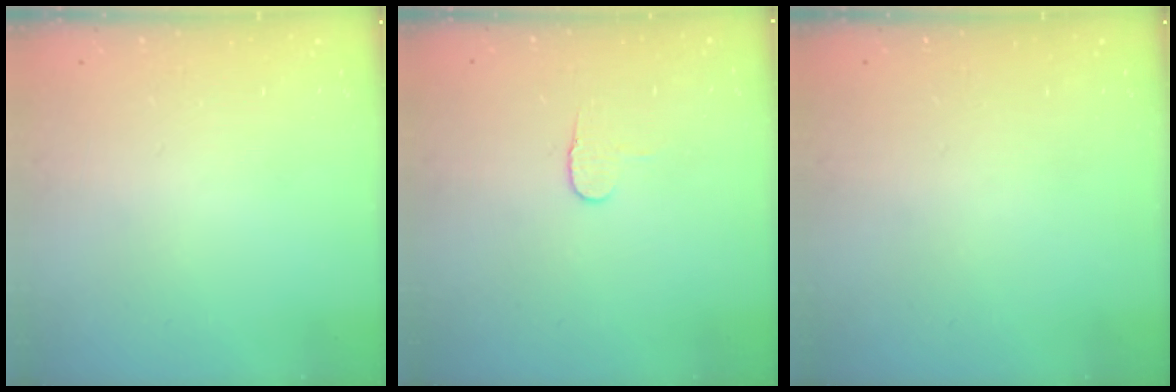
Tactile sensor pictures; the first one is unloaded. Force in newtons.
{"total": 5.4, "press": 5.4, "slide": 0.5}
{"total": 0.0}